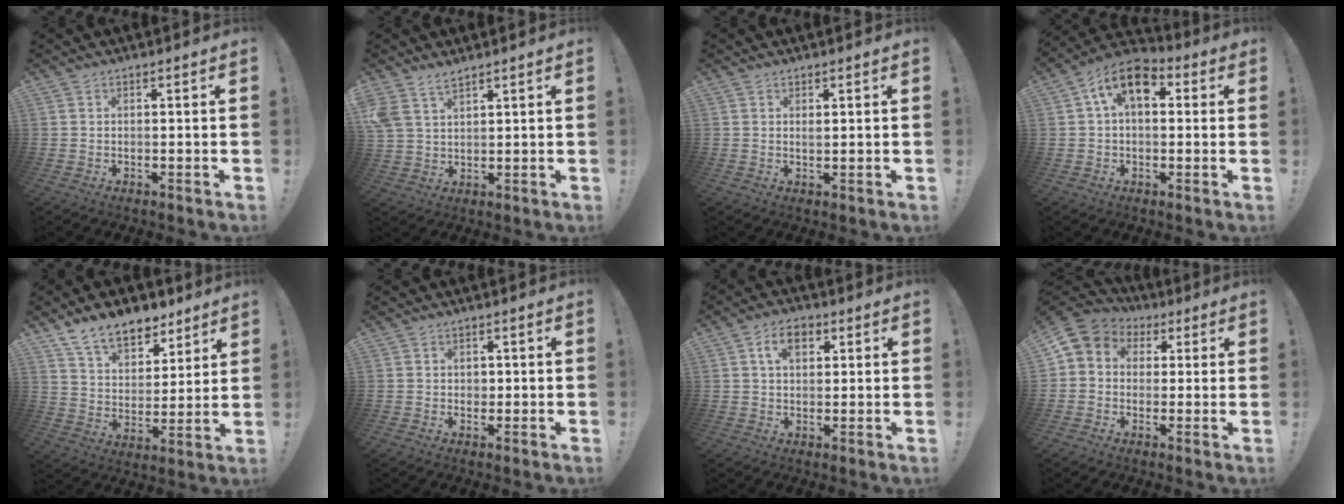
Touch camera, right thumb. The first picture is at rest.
{"total": 6.0, "force": [4.6, 2.5, 2.8], "torque": [-0.055, -0.019, 0.090]}
{"total": 0.9, "force": [0.6, 0.6, 0.3], "torque": [0.002, -0.003, 0.010]}
{"total": 10.7, "force": [3.5, 6.4, 7.8], "torque": [-0.134, 0.005, 0.068]}
{"total": 13.5, "force": [10.3, 7.2, 5.1], "torque": [-0.091, -0.066, 0.193]}
{"total": 1.3, "force": [0.1, 1.2, 0.3], "torque": [-0.002, 0.002, 0.000]}
{"total": 7.0, "force": [2.6, 4.4, 4.7], "torque": [-0.072, 0.005, 0.045]}
{"total": 5.8, "force": [0.4, 5.4, 2.0], "torque": [-0.030, 0.004, 0.013]}